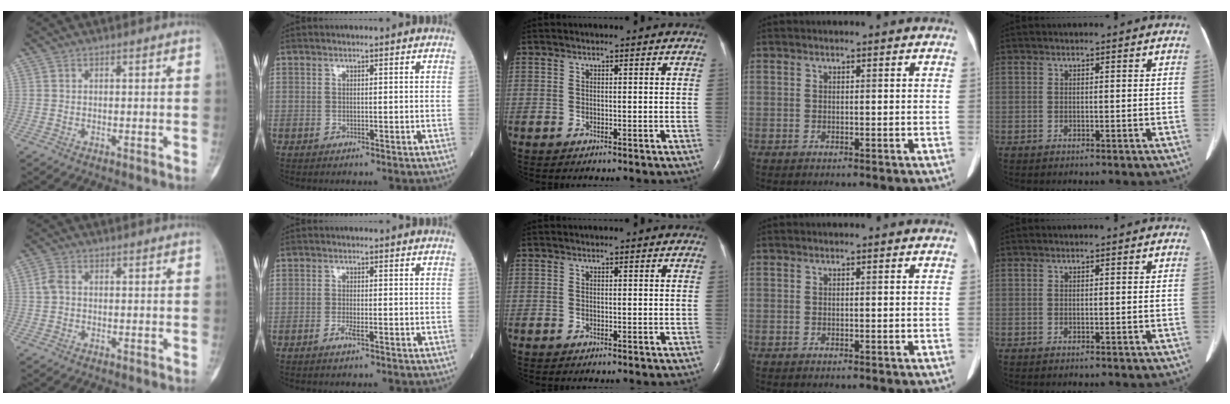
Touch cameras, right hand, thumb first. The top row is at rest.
{"thumb": {"total": 2.5, "force": [0.2, 1.9, 1.7], "torque": [-0.040, 0.007, 0.002]}, "index": {"total": 1.7, "force": [-0.9, 0.1, 1.4], "torque": [-0.031, -0.002, -0.018]}}